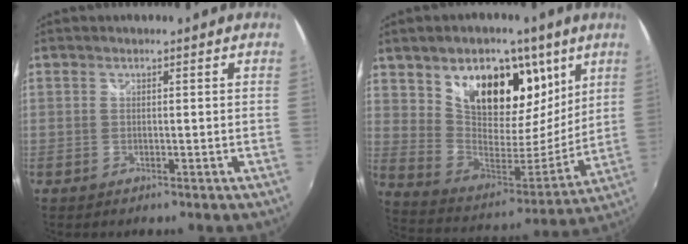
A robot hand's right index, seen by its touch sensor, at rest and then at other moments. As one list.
[{"total": 22.4, "force": [12.1, 13.4, 13.2], "torque": [-0.238, 0.011, 0.215]}]